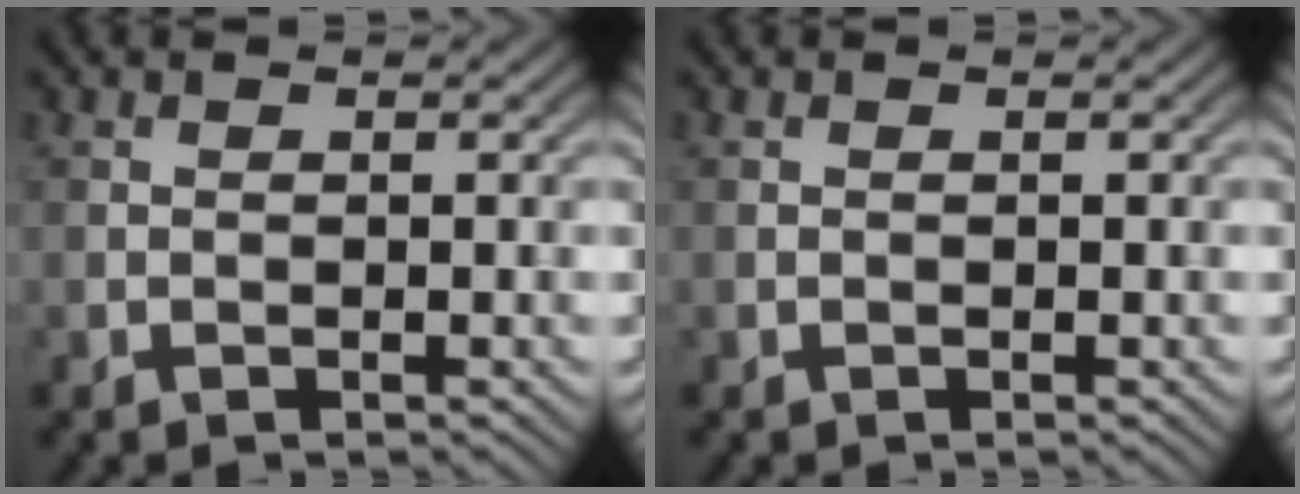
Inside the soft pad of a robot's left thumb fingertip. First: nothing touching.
{"total": 0.0}